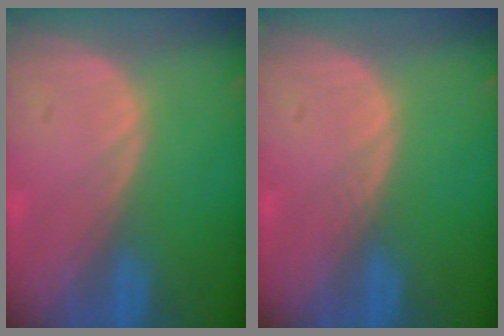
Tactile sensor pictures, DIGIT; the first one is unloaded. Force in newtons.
{"total": 0.6, "press": 0.6, "slide": 0.0}